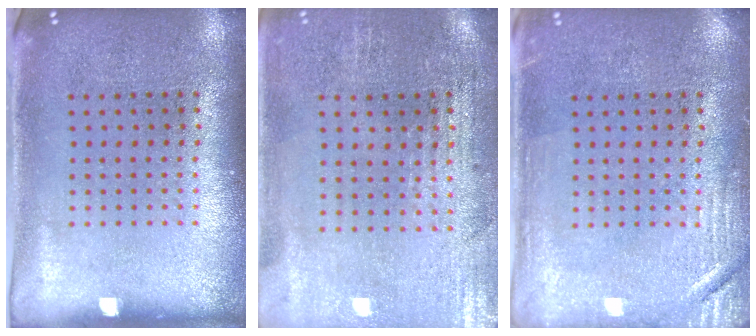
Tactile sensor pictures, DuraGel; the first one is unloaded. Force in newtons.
{"total": 0.6, "press": 0.5, "slide": 0.4}
{"total": 2.5, "press": 2.5, "slide": 0.4}